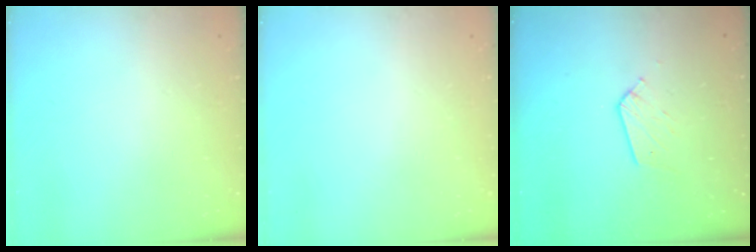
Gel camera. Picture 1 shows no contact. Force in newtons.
{"total": 0.0}
{"total": 6.7, "press": 6.7, "slide": 0.4}